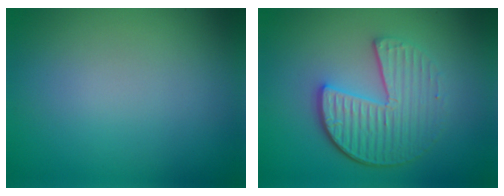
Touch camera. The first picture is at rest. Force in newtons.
{"total": 5.4, "press": 4.1, "slide": 3.6}